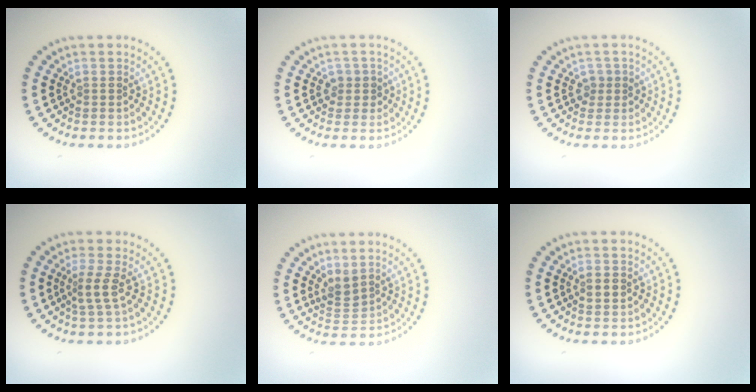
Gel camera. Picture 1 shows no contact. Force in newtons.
{"total": 1.5, "press": 1.3, "slide": 0.8}
{"total": 1.3, "press": 1.0, "slide": 0.7}
{"total": 2.0, "press": 1.4, "slide": 1.5}
{"total": 1.7, "press": 1.4, "slide": 0.9}
{"total": 0.9, "press": 0.9, "slide": 0.0}